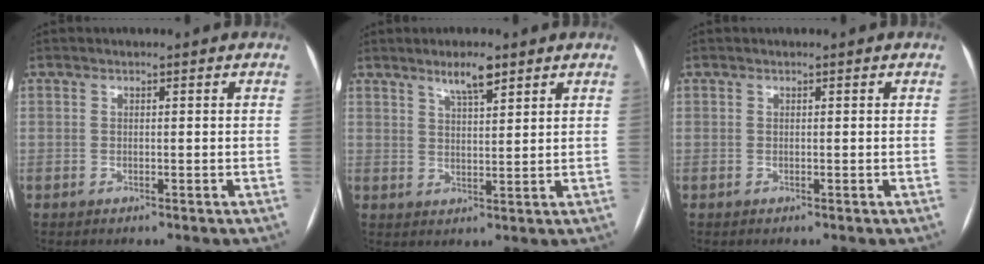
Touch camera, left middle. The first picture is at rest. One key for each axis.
{"total": 4.3, "fx": 3.1, "fy": 0.7, "fz": 2.9, "tx": -0.054, "ty": 0.001, "tz": 0.054}
{"total": 2.0, "fx": -0.7, "fy": -1.4, "fz": -1.2, "tx": 0.028, "ty": -0.010, "tz": -0.011}